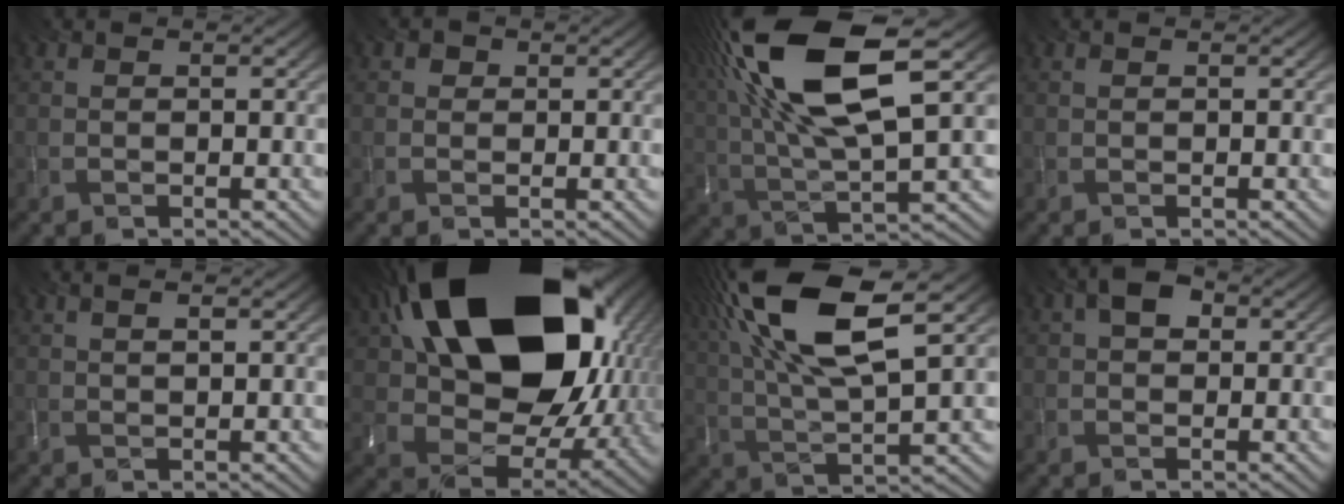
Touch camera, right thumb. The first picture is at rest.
{"total": 1.2, "force": [0.4, 1.1, 0.2], "torque": [0.002, 0.006, -0.004]}
{"total": 18.0, "force": [7.6, 5.4, 15.4], "torque": [-0.343, 0.033, 0.133]}
{"total": 0.0}
{"total": 1.4, "force": [1.1, -0.2, 0.9], "torque": [-0.019, 0.003, 0.022]}
{"total": 22.8, "force": [8.5, 14.6, 15.3], "torque": [-0.325, -0.008, 0.182]}
{"total": 16.6, "force": [7.8, 4.8, 13.8], "torque": [-0.312, 0.035, 0.136]}
{"total": 2.6, "force": [0.7, 1.7, 1.8], "torque": [-0.034, 0.009, 0.001]}